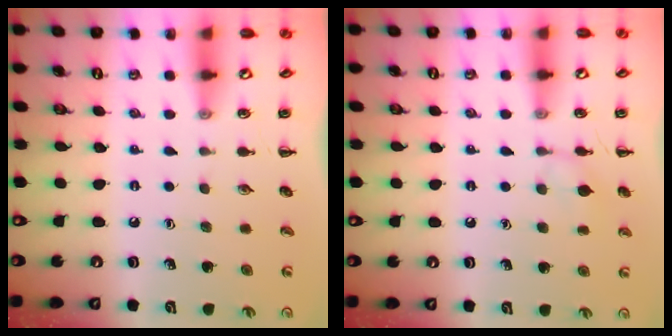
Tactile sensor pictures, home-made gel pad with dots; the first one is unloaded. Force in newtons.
{"total": 7.0, "press": 6.9, "slide": 1.5}